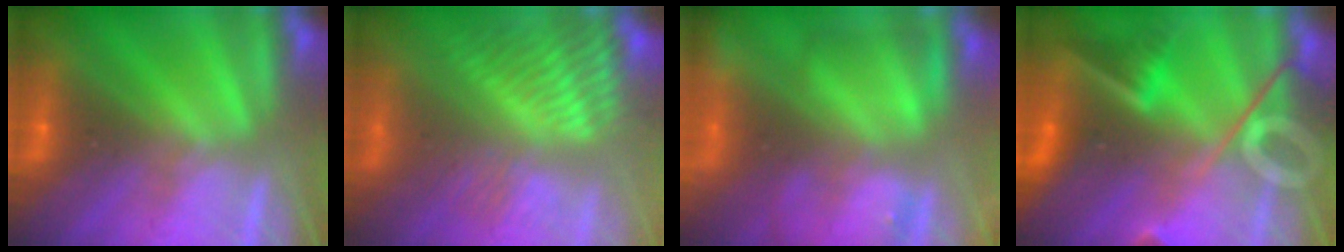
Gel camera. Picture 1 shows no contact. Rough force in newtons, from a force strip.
{"total": 5.3}
{"total": 9.6}
{"total": 10.8}